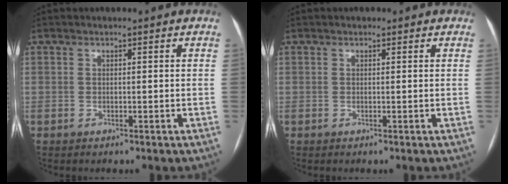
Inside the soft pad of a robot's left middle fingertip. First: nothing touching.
{"total": 0.7, "force": [0.4, 0.5, 0.1], "torque": [-0.001, 0.006, 0.002]}